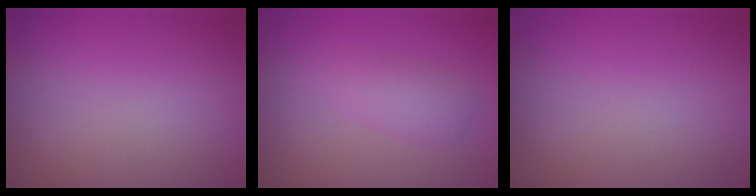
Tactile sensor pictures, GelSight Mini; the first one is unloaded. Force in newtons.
{"total": 2.1, "press": 2.1, "slide": 0.1}
{"total": 0.0}